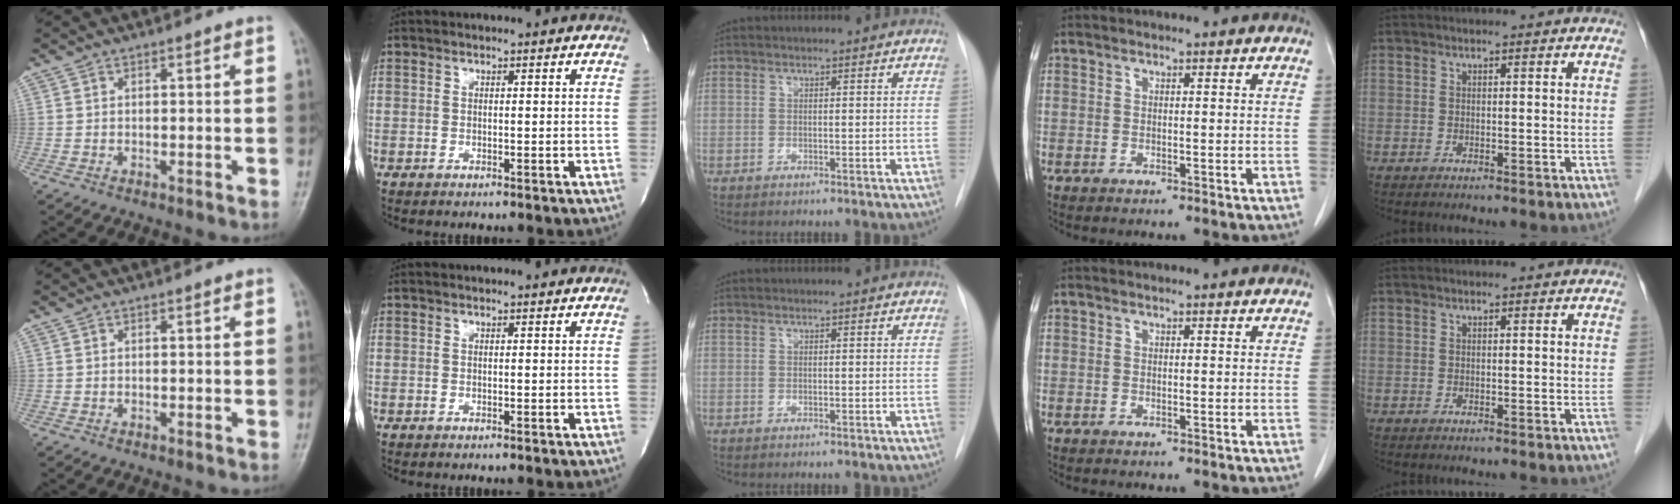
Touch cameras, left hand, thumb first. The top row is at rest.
{"index": {"total": 0.6, "force": [0.6, 0.0, 0.0], "torque": [-0.004, 0.001, 0.004]}}